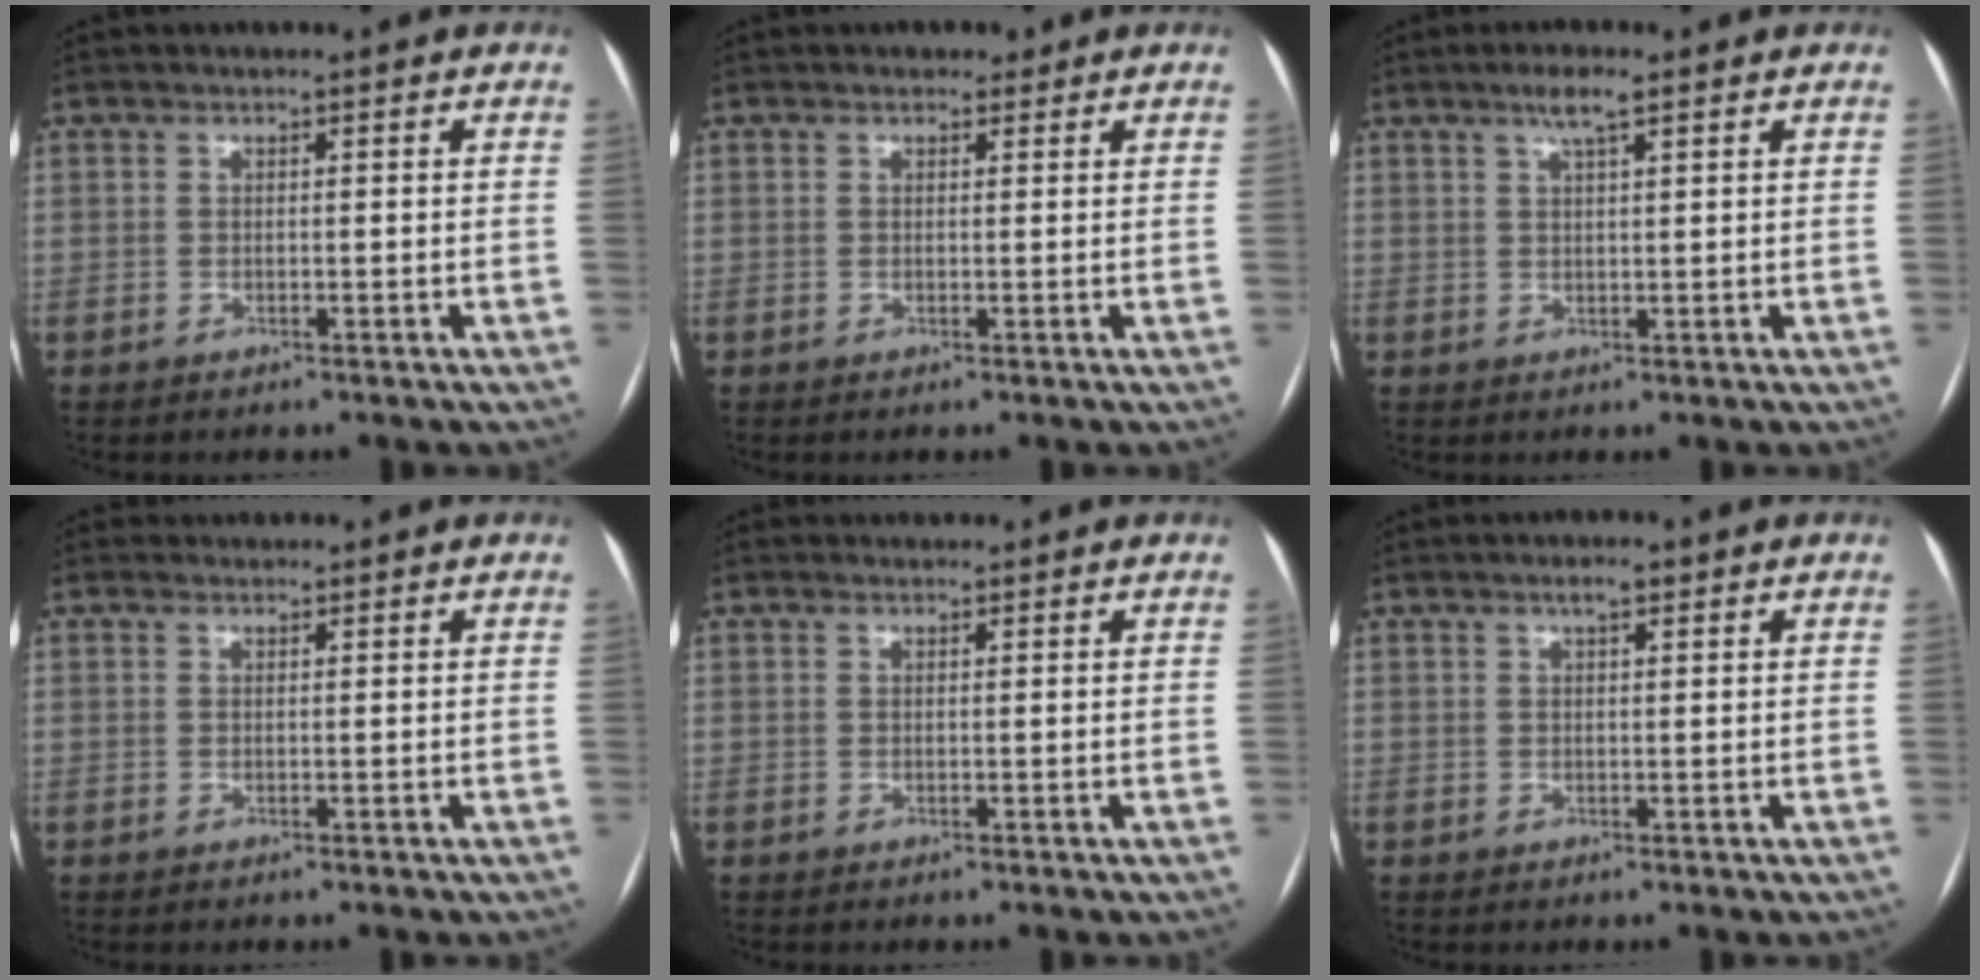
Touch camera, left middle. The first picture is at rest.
{"total": 1.3, "force": [0.9, 0.9, 0.4], "torque": [-0.009, 0.003, 0.010]}
{"total": 3.2, "force": [2.0, 0.3, 2.5], "torque": [-0.052, 0.005, 0.037]}
{"total": 0.5, "force": [0.5, 0.3, -0.1], "torque": [-0.004, 0.002, 0.008]}
{"total": 0.5, "force": [0.5, 0.2, -0.1], "torque": [-0.008, 0.004, 0.008]}
{"total": 1.8, "force": [1.1, 0.5, 1.3], "torque": [-0.027, 0.005, 0.018]}